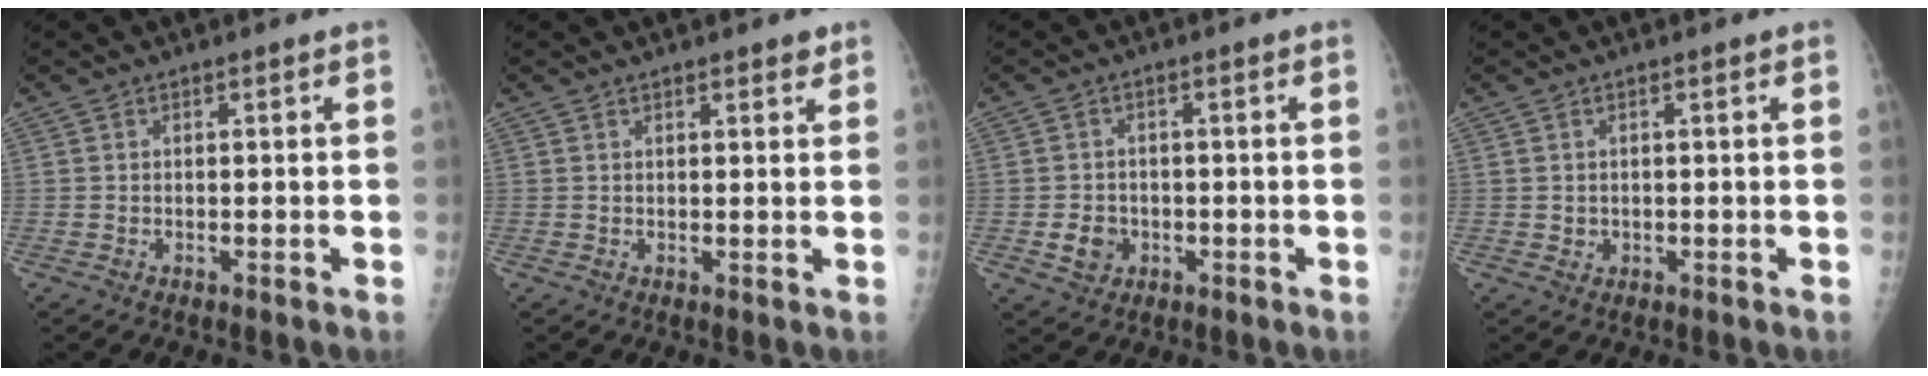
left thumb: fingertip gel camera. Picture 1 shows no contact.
{"total": 2.0, "force": [1.5, 0.6, 1.2], "torque": [-0.008, -0.006, 0.016]}
{"total": 3.9, "force": [-1.1, 3.3, 1.6], "torque": [-0.016, 0.004, -0.013]}
{"total": 1.1, "force": [0.1, 1.0, 0.4], "torque": [-0.004, 0.000, 0.006]}